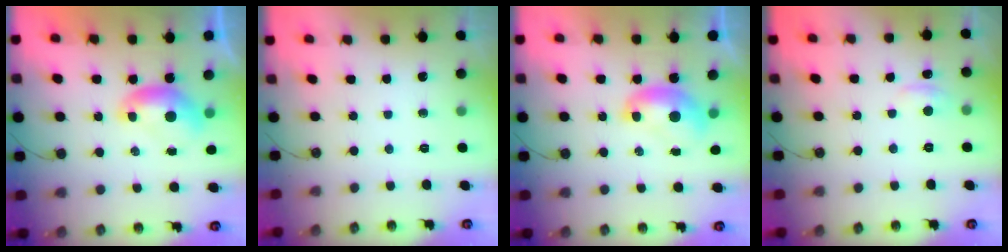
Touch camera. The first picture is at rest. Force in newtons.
{"total": 0.0}
{"total": 1.6, "press": 1.6, "slide": 0.1}
{"total": 1.3, "press": 1.0, "slide": 0.7}